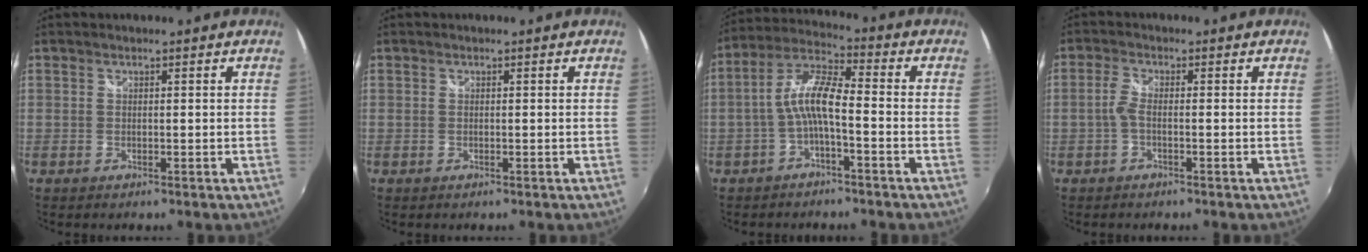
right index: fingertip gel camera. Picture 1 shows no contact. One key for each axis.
{"total": 0.0}
{"total": 7.7, "fx": -2.4, "fy": 1.8, "fz": 7.1, "tx": -0.162, "ty": 0.017, "tz": -0.046}
{"total": 2.2, "fx": -0.9, "fy": 0.6, "fz": 1.9, "tx": -0.049, "ty": 0.004, "tz": -0.022}